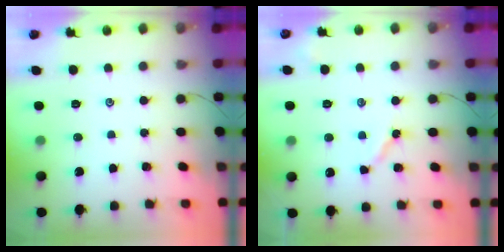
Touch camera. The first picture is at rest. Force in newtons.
{"total": 3.4, "press": 3.4, "slide": 0.2}